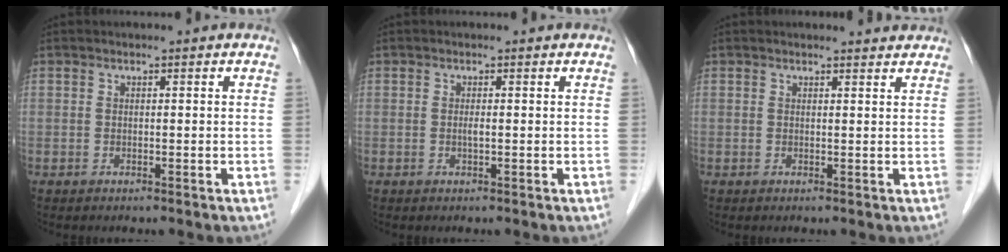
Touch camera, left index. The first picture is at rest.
{"total": 0.6, "force": [-0.1, 0.0, 0.6], "torque": [-0.014, -0.002, -0.002]}
{"total": 2.3, "force": [2.3, 0.2, 0.1], "torque": [-0.009, -0.002, 0.023]}